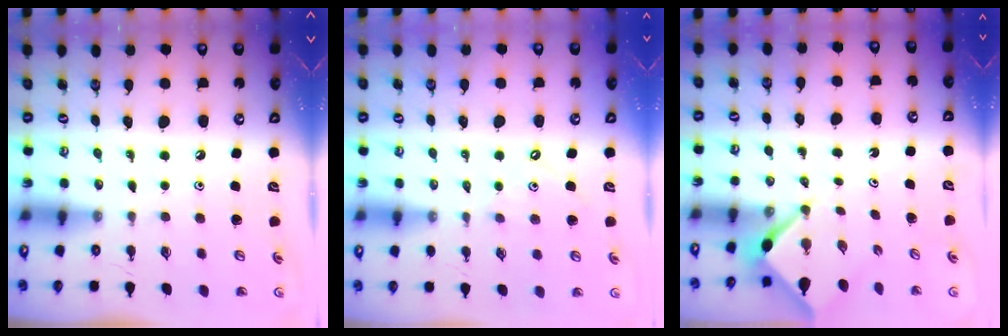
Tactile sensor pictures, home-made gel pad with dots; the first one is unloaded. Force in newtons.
{"total": 3.6, "press": 3.6, "slide": 0.5}
{"total": 2.1, "press": 2.1, "slide": 0.3}